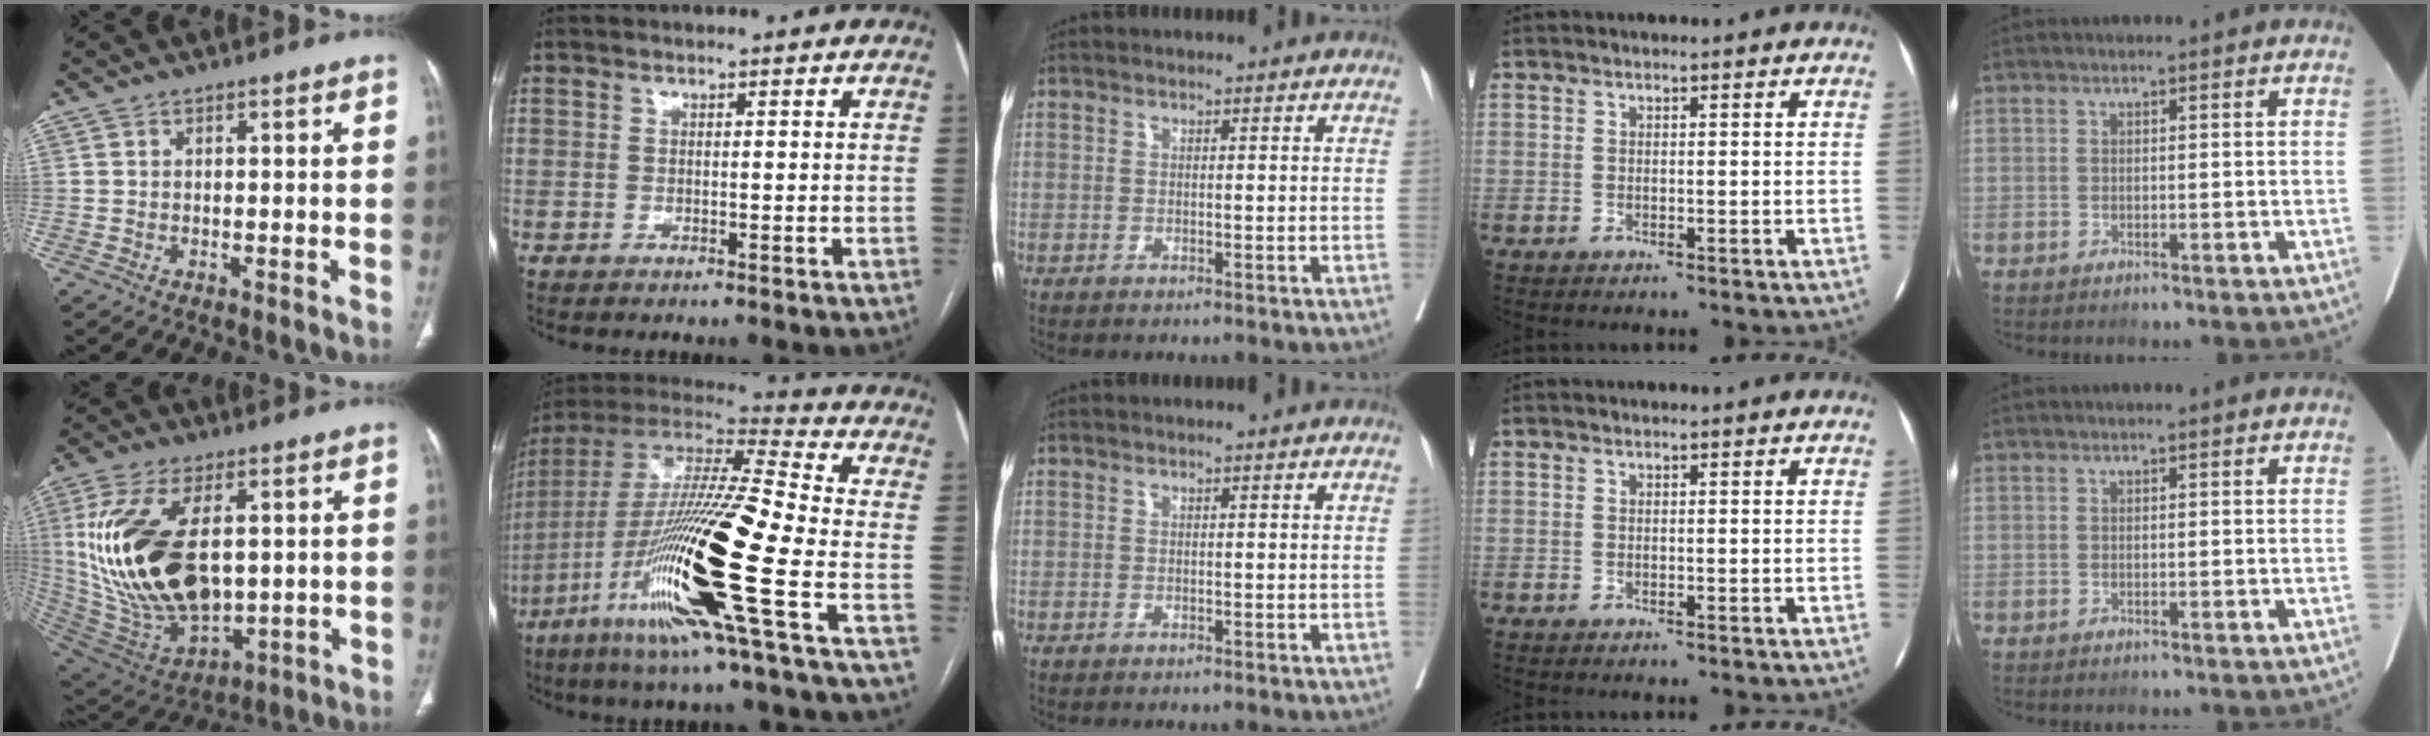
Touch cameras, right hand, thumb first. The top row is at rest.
{"thumb": {"total": 25.4, "force": [2.9, 13.9, 21.0], "torque": [-0.413, -0.023, 0.073]}, "index": {"total": 24.1, "force": [-8.1, 0.5, 22.7], "torque": [-0.456, -0.040, -0.159]}}